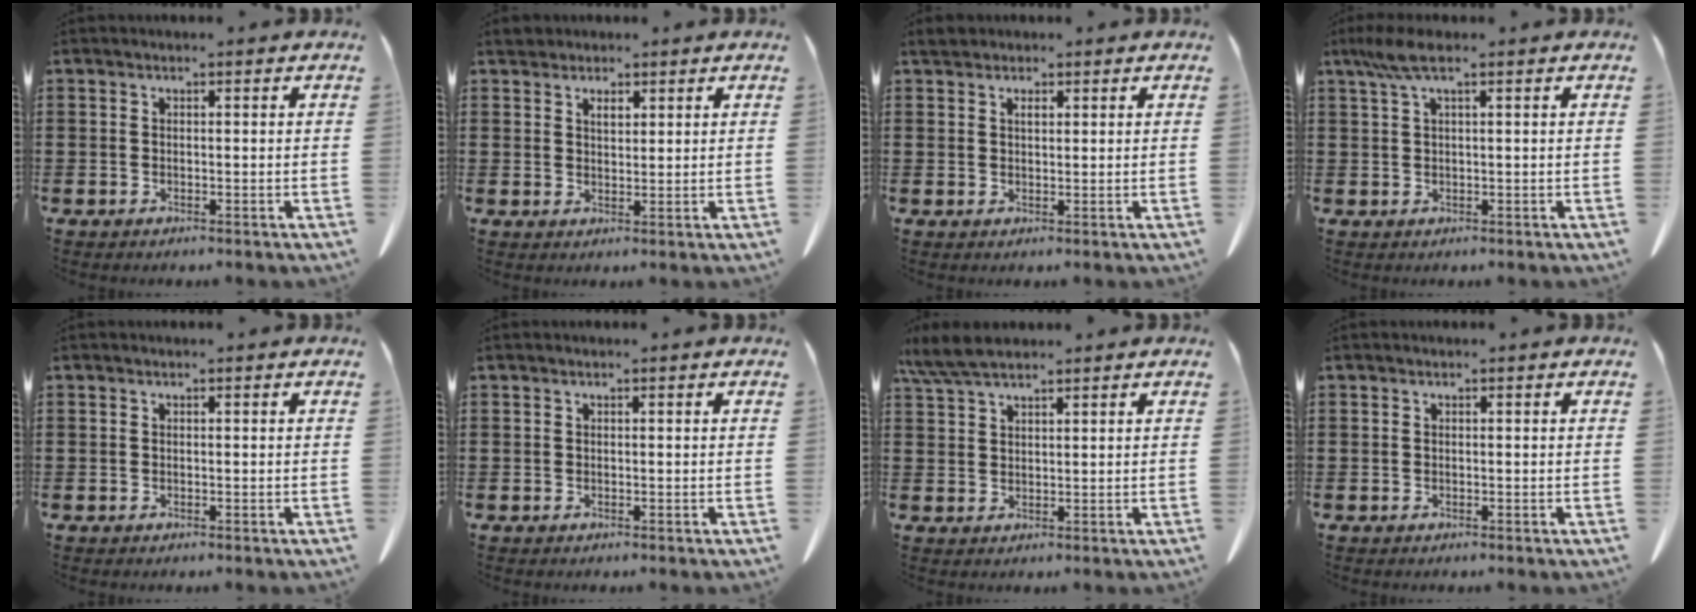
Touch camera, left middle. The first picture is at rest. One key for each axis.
{"total": 2.6, "fx": 2.0, "fy": 1.3, "fz": 1.0, "tx": -0.016, "ty": 0.004, "tz": 0.036}
{"total": 1.8, "fx": 1.4, "fy": 0.9, "fz": 0.8, "tx": -0.012, "ty": 0.001, "tz": 0.025}
{"total": 3.7, "fx": 1.7, "fy": 0.7, "fz": 3.2, "tx": -0.073, "ty": 0.000, "tz": 0.028}
{"total": 0.0}
{"total": 0.0}
{"total": 5.0, "fx": 4.0, "fy": 1.0, "fz": 2.9, "tx": -0.067, "ty": -0.002, "tz": 0.075}
{"total": 0.0}